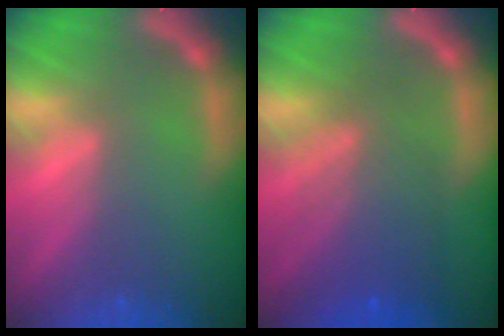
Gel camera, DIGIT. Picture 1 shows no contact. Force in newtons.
{"total": 6.6}